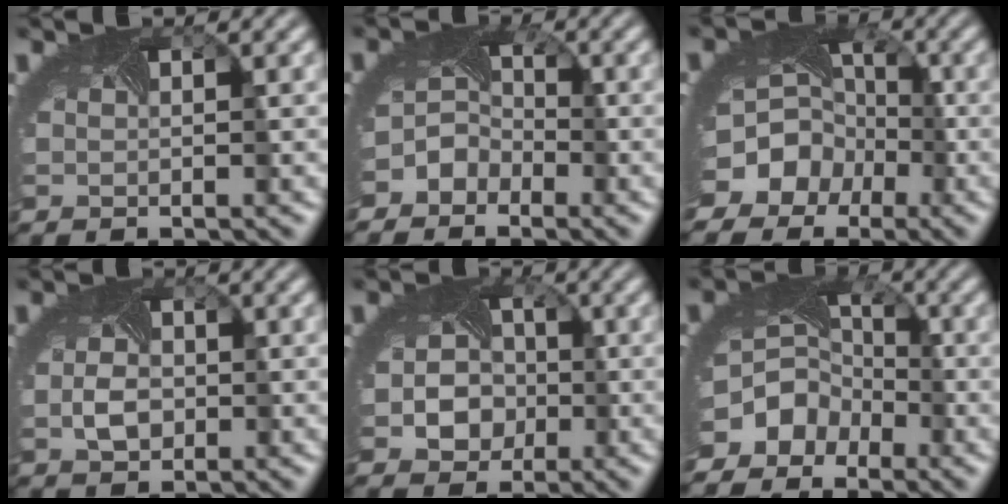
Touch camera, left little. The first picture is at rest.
{"total": 4.6, "force": [-2.8, 3.5, 1.0], "torque": [0.009, 0.004, -0.055]}
{"total": 11.4, "force": [-4.8, 9.4, 4.3], "torque": [-0.088, -0.016, -0.091]}
{"total": 2.4, "force": [-0.5, 1.7, 1.6], "torque": [-0.039, -0.005, -0.011]}
{"total": 5.4, "force": [-1.0, 4.6, 2.5], "torque": [-0.021, -0.010, -0.021]}
{"total": 8.3, "force": [-4.5, 6.5, 2.4], "torque": [-0.044, -0.016, -0.078]}